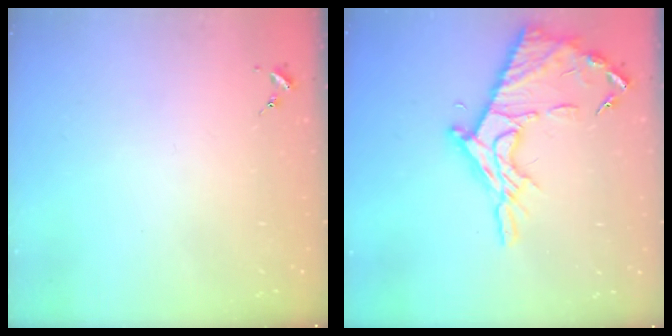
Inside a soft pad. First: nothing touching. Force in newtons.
{"total": 18.3, "press": 18.2, "slide": 1.4}